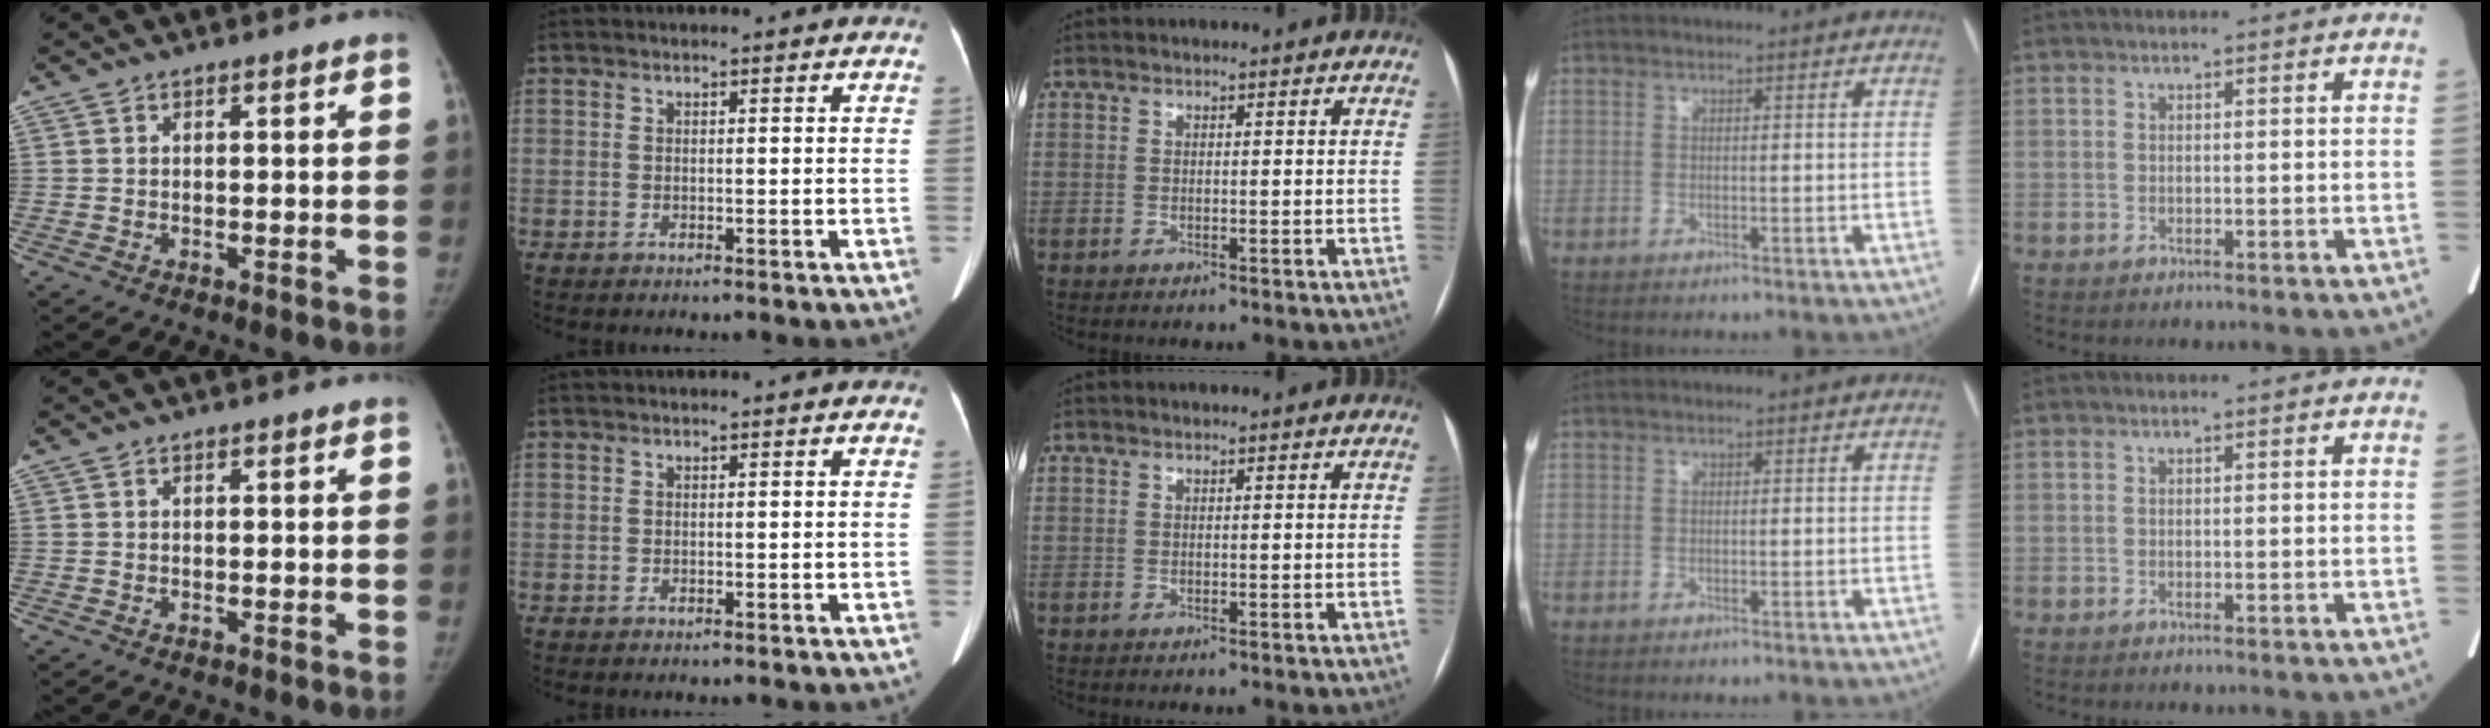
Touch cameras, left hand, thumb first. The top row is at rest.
{}